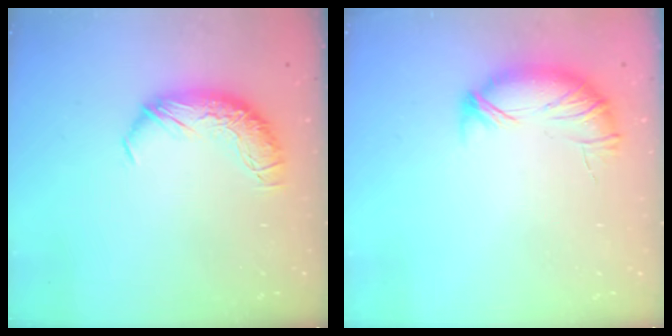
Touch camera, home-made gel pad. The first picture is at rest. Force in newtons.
{"total": 4.9, "press": 4.8, "slide": 1.0}